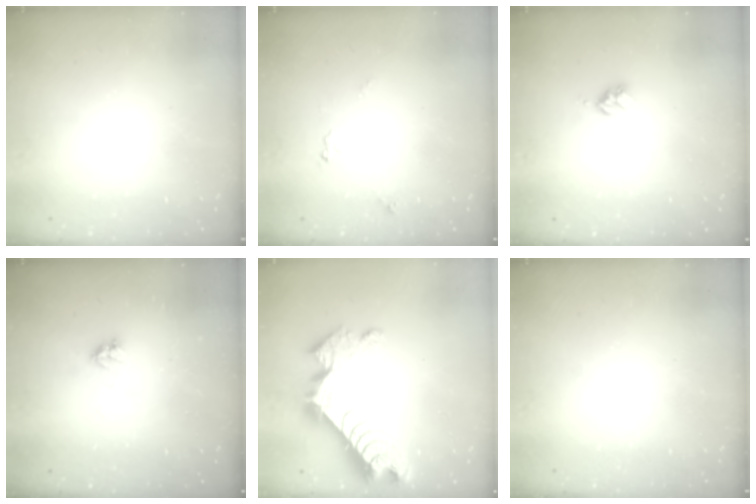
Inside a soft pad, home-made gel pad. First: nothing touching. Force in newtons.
{"total": 5.2, "press": 5.1, "slide": 0.7}
{"total": 3.6, "press": 3.5, "slide": 0.4}
{"total": 3.5, "press": 3.4, "slide": 0.5}
{"total": 14.7, "press": 14.6, "slide": 1.2}
{"total": 0.0}